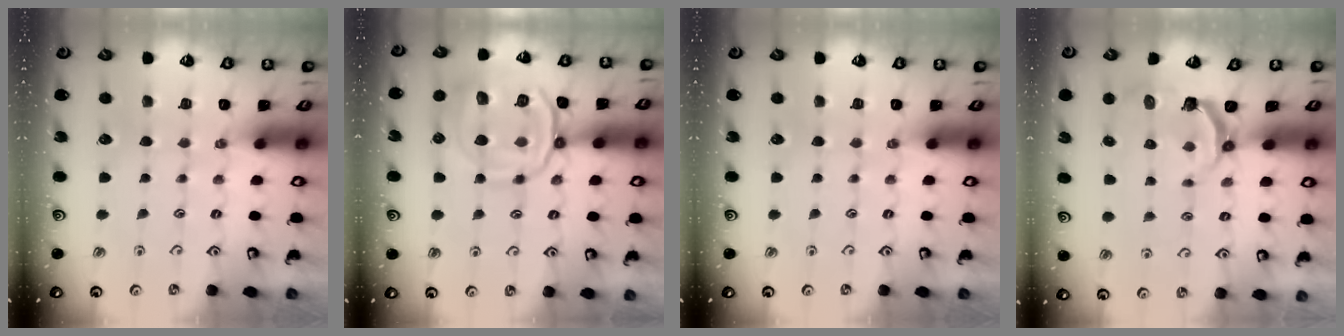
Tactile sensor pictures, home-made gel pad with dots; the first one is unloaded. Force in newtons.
{"total": 15.3, "press": 15.3, "slide": 1.4}
{"total": 0.0}
{"total": 4.3, "press": 2.8, "slide": 3.2}